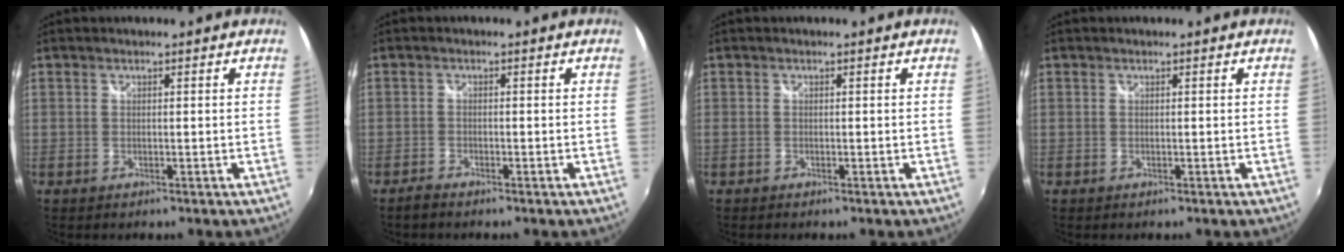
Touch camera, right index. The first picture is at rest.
{"total": 1.7, "force": [-1.6, 0.3, 0.5], "torque": [-0.018, -0.005, -0.034]}
{"total": 0.5, "force": [-0.4, 0.3, 0.2], "torque": [-0.004, -0.004, -0.011]}
{"total": 0.0}